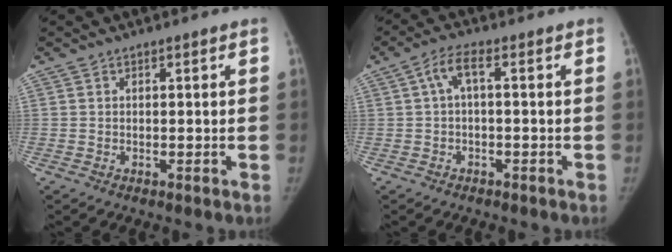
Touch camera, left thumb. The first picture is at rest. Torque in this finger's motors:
{"motor_torque": [0.88, 0.33, 0.72, -0.47, 0.02]}